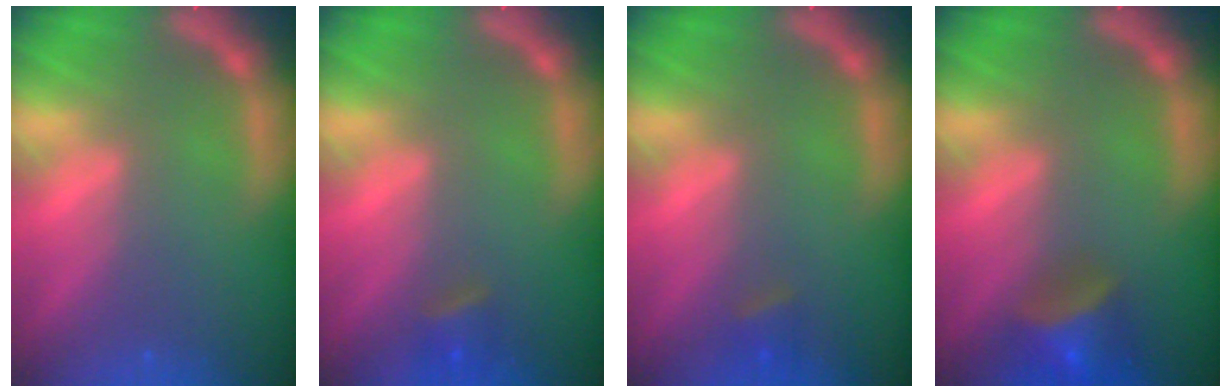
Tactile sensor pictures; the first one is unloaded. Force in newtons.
{"total": 1.9}
{"total": 1.4}
{"total": 5.0}